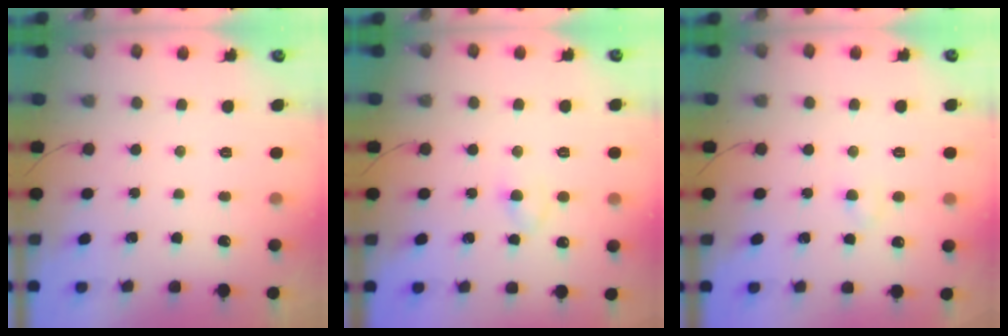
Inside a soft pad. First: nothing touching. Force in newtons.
{"total": 2.4, "press": 2.1, "slide": 1.0}
{"total": 1.8, "press": 1.6, "slide": 0.8}